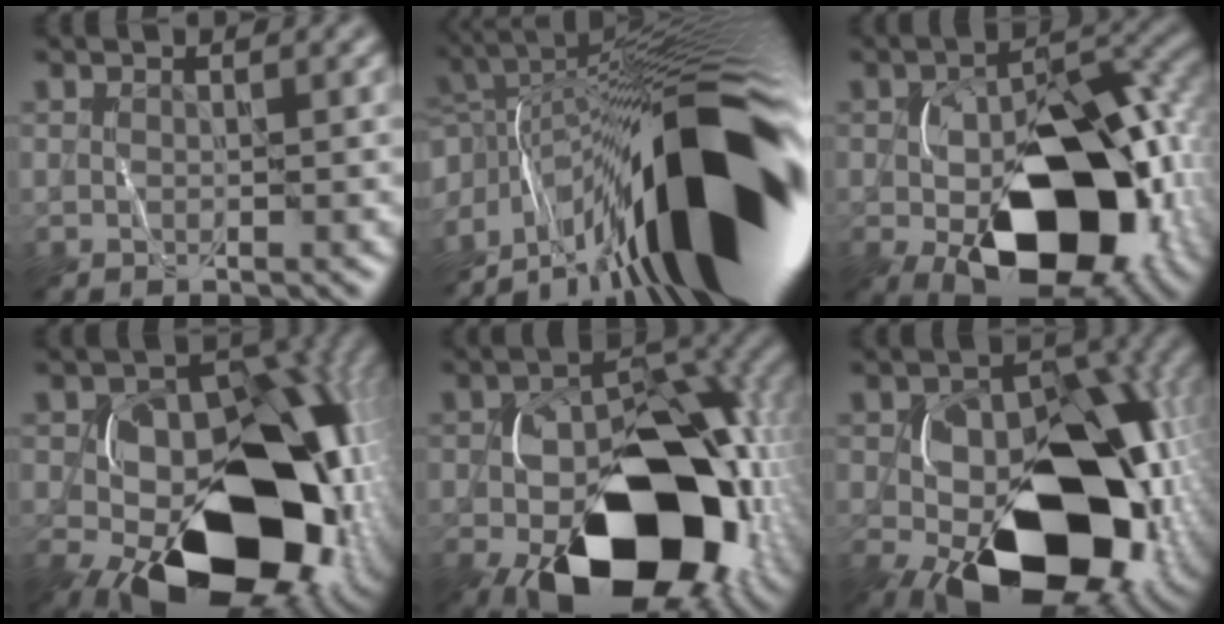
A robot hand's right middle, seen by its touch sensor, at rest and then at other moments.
{"total": 16.8, "force": [-5.6, 4.8, 15.1], "torque": [-0.205, 0.038, -0.109]}
{"total": 14.0, "force": [-4.4, 7.9, 10.7], "torque": [-0.155, -0.018, -0.064]}
{"total": 16.9, "force": [-5.0, 10.7, 12.1], "torque": [-0.130, -0.017, -0.082]}
{"total": 16.1, "force": [-6.4, 9.4, 11.4], "torque": [-0.145, -0.020, -0.099]}
{"total": 15.3, "force": [-4.7, 9.3, 11.2], "torque": [-0.149, -0.017, -0.079]}